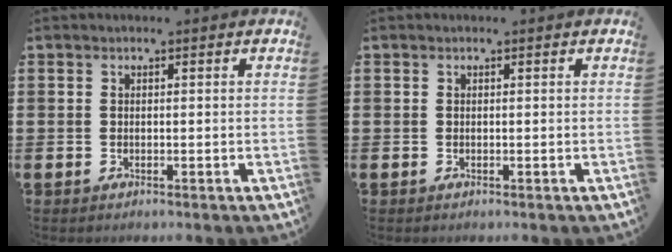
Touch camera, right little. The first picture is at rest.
{"total": 0.0}